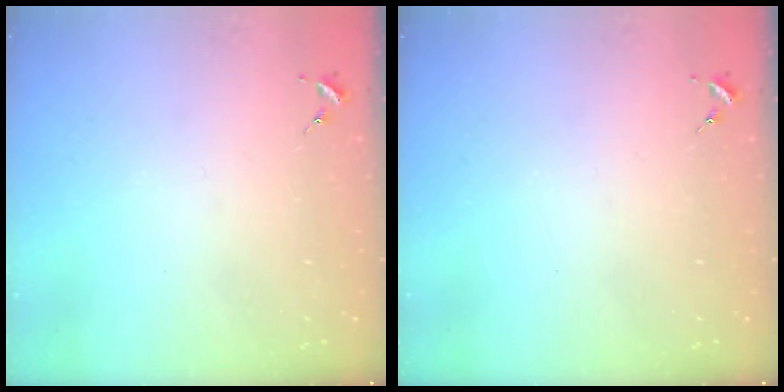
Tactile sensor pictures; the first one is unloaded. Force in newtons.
{"total": 0.0}